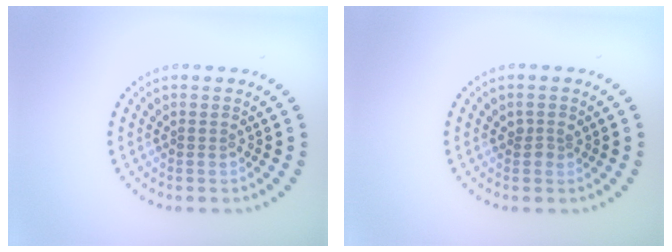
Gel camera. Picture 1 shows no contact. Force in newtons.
{"total": 0.9, "press": 0.8, "slide": 0.4}